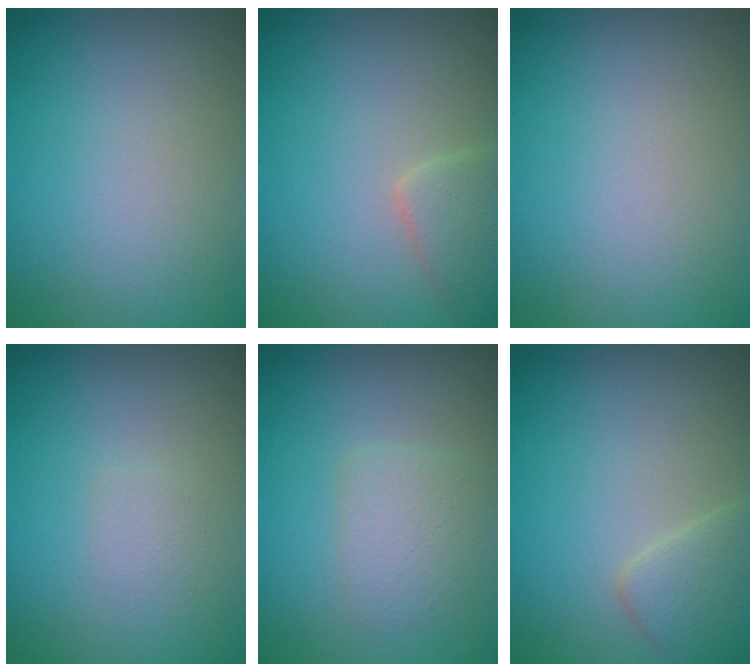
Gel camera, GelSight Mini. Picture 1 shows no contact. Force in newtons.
{"total": 2.4, "press": 2.4, "slide": 0.1}
{"total": 0.0}
{"total": 0.8, "press": 0.8, "slide": 0.1}
{"total": 2.2, "press": 2.2, "slide": 0.1}
{"total": 2.5, "press": 2.5, "slide": 0.2}